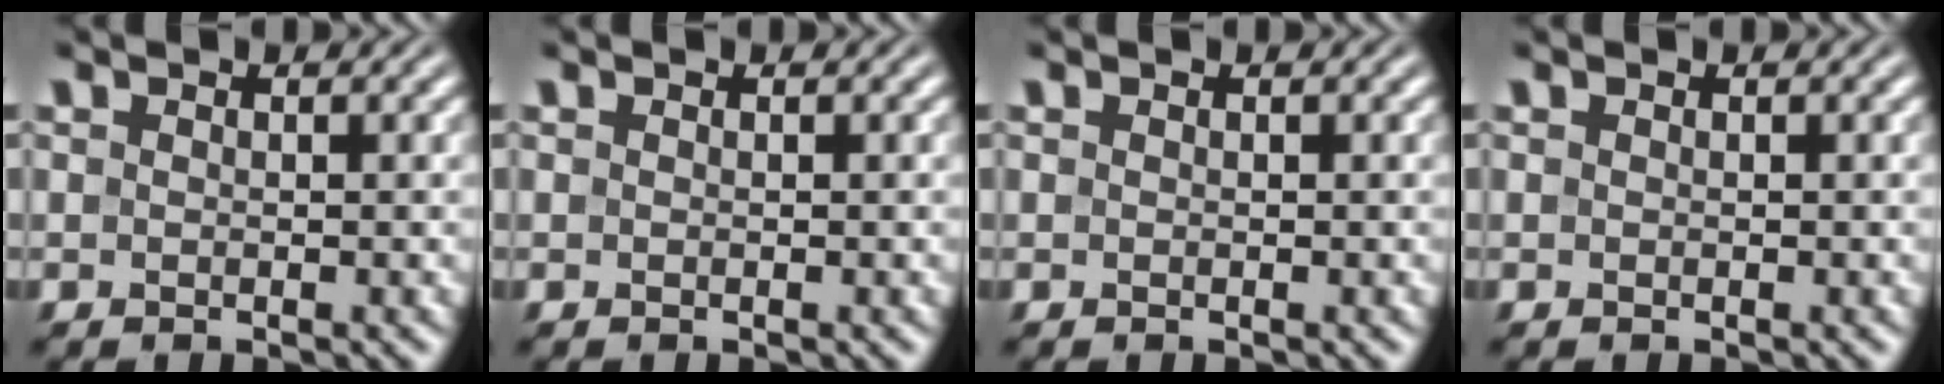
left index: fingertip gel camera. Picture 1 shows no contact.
{"total": 0.0}
{"total": 0.0}
{"total": 0.0}